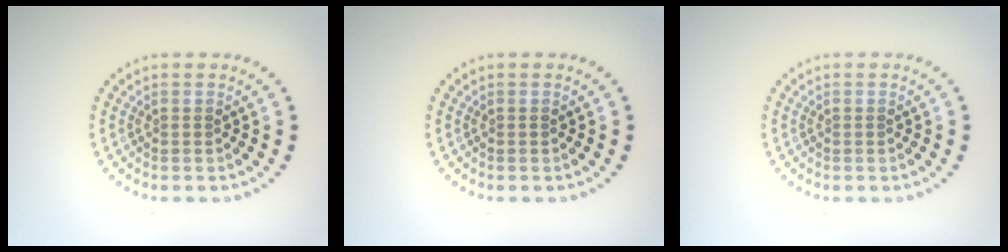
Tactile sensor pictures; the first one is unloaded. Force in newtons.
{"total": 0.0}
{"total": 0.0}